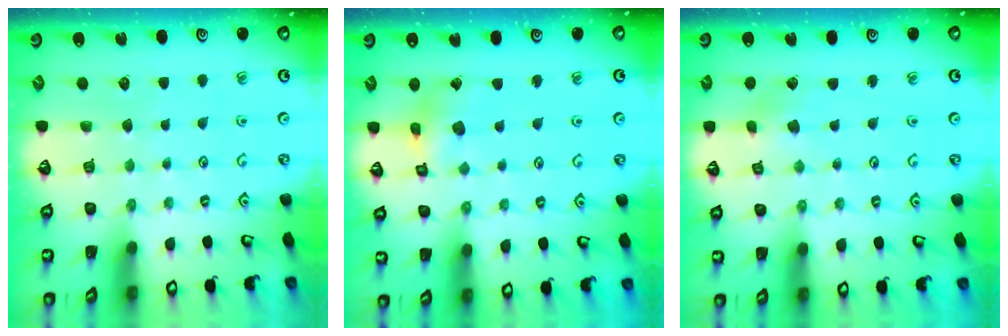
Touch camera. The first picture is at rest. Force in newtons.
{"total": 7.7, "press": 7.6, "slide": 0.9}
{"total": 2.4, "press": 2.4, "slide": 0.2}